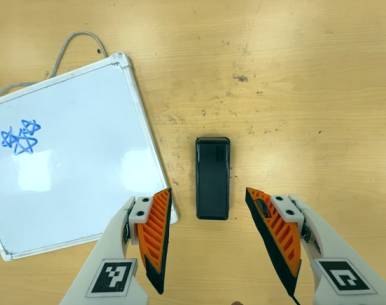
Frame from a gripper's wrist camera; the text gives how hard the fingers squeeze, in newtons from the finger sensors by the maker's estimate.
{"total": 0.0}